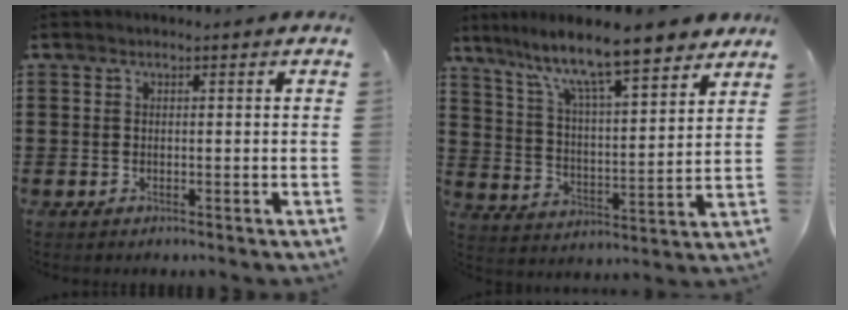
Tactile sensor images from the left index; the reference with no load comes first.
{"total": 10.3, "force": [8.5, 1.2, 5.7], "torque": [-0.135, -0.048, 0.140]}